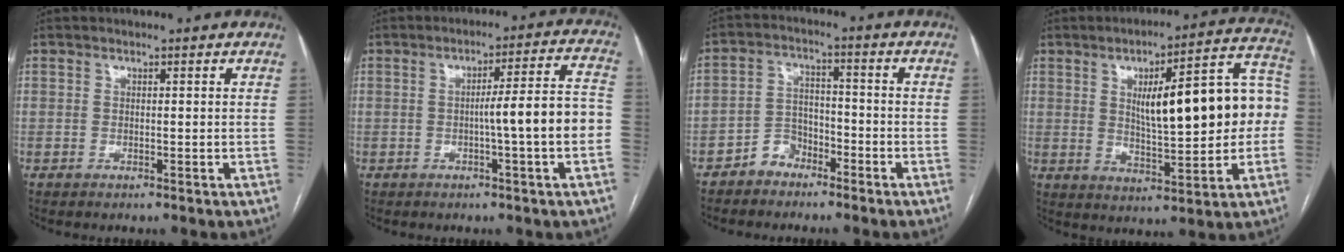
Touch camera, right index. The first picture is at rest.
{"total": 9.2, "force": [-1.8, -0.4, 9.0], "torque": [-0.121, 0.023, -0.028]}
{"total": 4.6, "force": [-3.4, 2.9, 1.1], "torque": [-0.014, 0.012, -0.066]}
{"total": 18.1, "force": [1.7, 4.4, 17.5], "torque": [-0.240, 0.039, 0.033]}